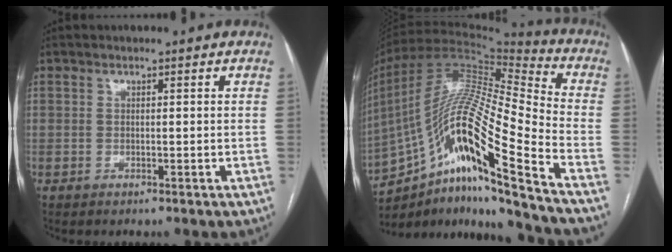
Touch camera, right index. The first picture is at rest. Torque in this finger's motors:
{"motor_torque": [0.57, -0.47, 0.82, 0.21]}